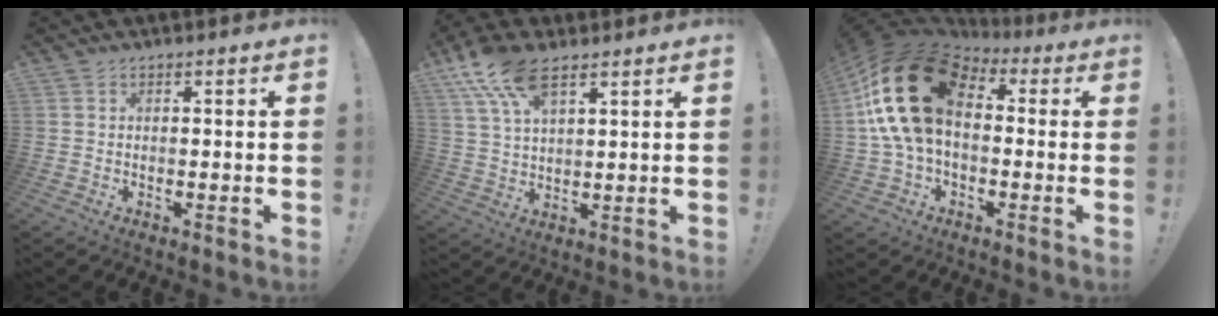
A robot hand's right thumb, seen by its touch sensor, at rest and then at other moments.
{"total": 11.4, "force": [7.3, 4.8, 7.3], "torque": [-0.144, -0.021, 0.139]}
{"total": 23.8, "force": [4.5, 14.3, 18.5], "torque": [-0.356, 0.004, 0.085]}